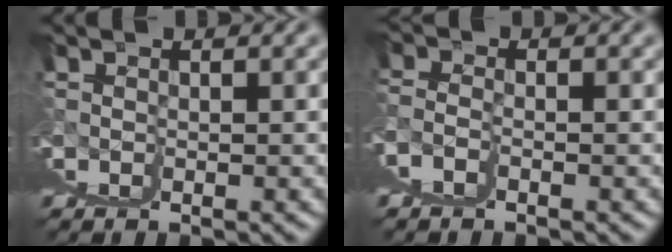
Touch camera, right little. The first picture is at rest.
{"total": 1.5, "force": [1.0, 0.0, 1.1], "torque": [-0.018, 0.009, 0.018]}